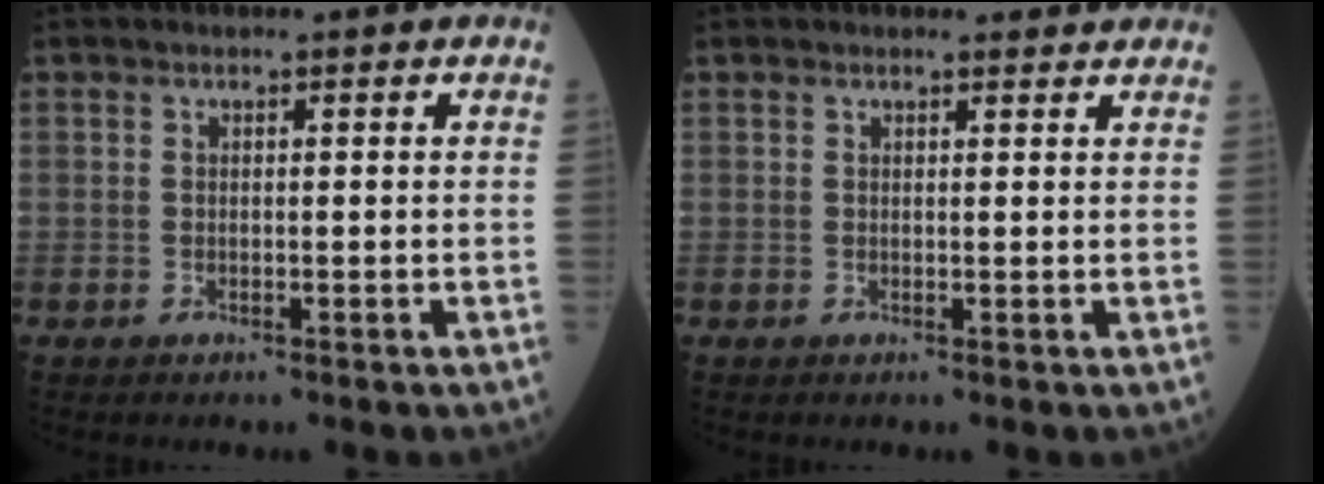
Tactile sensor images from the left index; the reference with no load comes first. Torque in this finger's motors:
{"motor_torque": [-0.14, -0.60, 0.17, 0.02]}